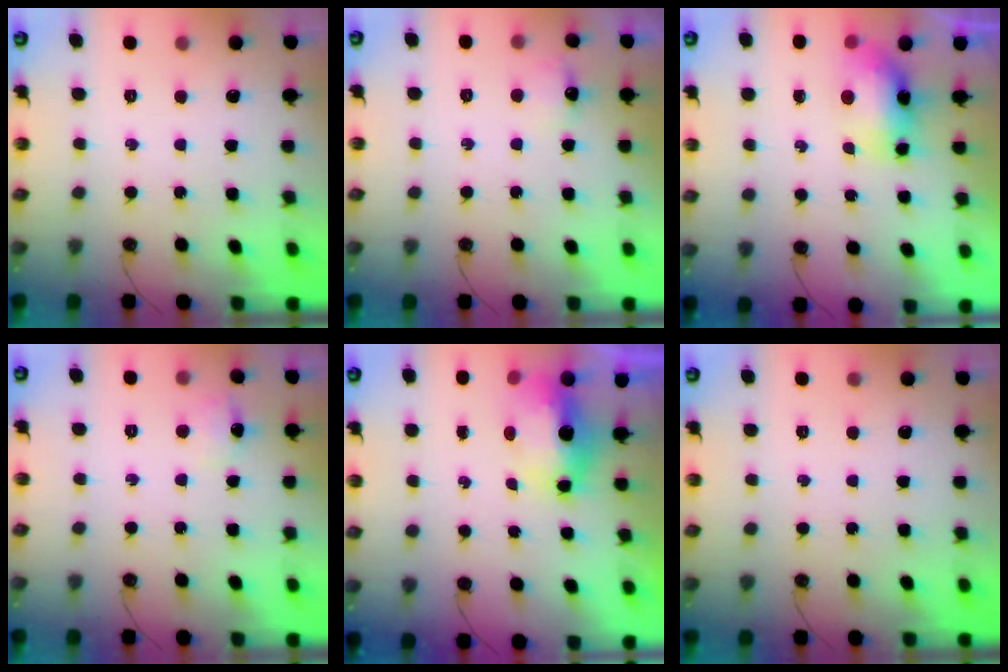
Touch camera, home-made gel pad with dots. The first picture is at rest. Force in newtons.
{"total": 5.9, "press": 5.8, "slide": 1.0}
{"total": 7.4, "press": 7.4, "slide": 0.7}
{"total": 6.9, "press": 6.8, "slide": 1.0}
{"total": 10.8, "press": 8.3, "slide": 7.0}
{"total": 0.0}